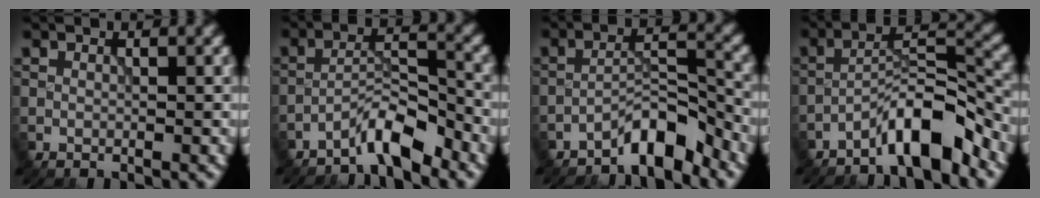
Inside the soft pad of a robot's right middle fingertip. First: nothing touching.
{"total": 4.3, "force": [-3.5, 0.7, 2.3], "torque": [-0.039, 0.012, -0.072]}
{"total": 4.4, "force": [-3.7, 0.9, 2.2], "torque": [-0.031, 0.016, -0.072]}
{"total": 6.5, "force": [-4.7, 1.2, 4.3], "torque": [-0.063, 0.016, -0.087]}